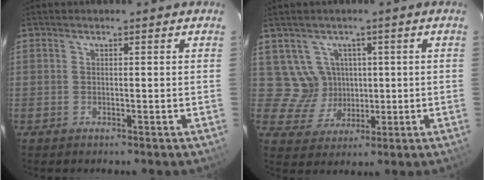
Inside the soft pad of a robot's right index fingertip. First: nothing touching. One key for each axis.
{"total": 6.1, "fx": 1.2, "fy": 5.9, "fz": 0.8, "tx": -0.022, "ty": 0.015, "tz": 0.038}